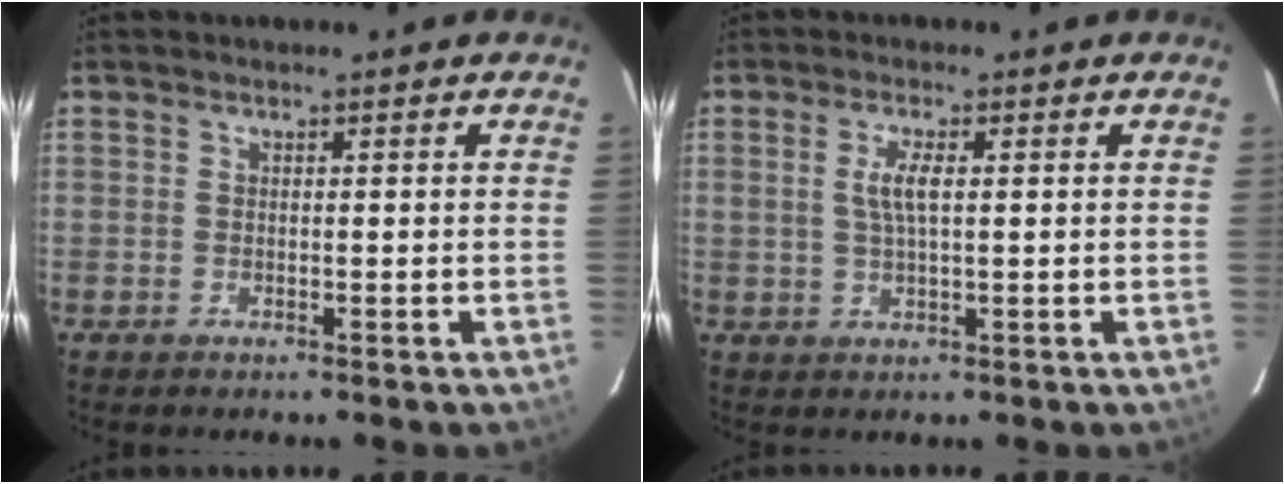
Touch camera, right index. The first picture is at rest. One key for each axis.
{"total": 3.6, "fx": 0.7, "fy": 0.9, "fz": 3.4, "tx": -0.067, "ty": 0.004, "tz": 0.017}